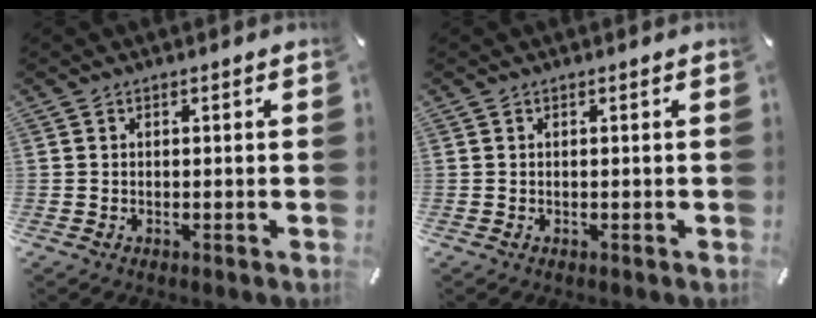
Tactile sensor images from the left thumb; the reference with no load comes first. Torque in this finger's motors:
{"motor_torque": [-0.07, -0.04, 0.02, 0.06, -0.01]}